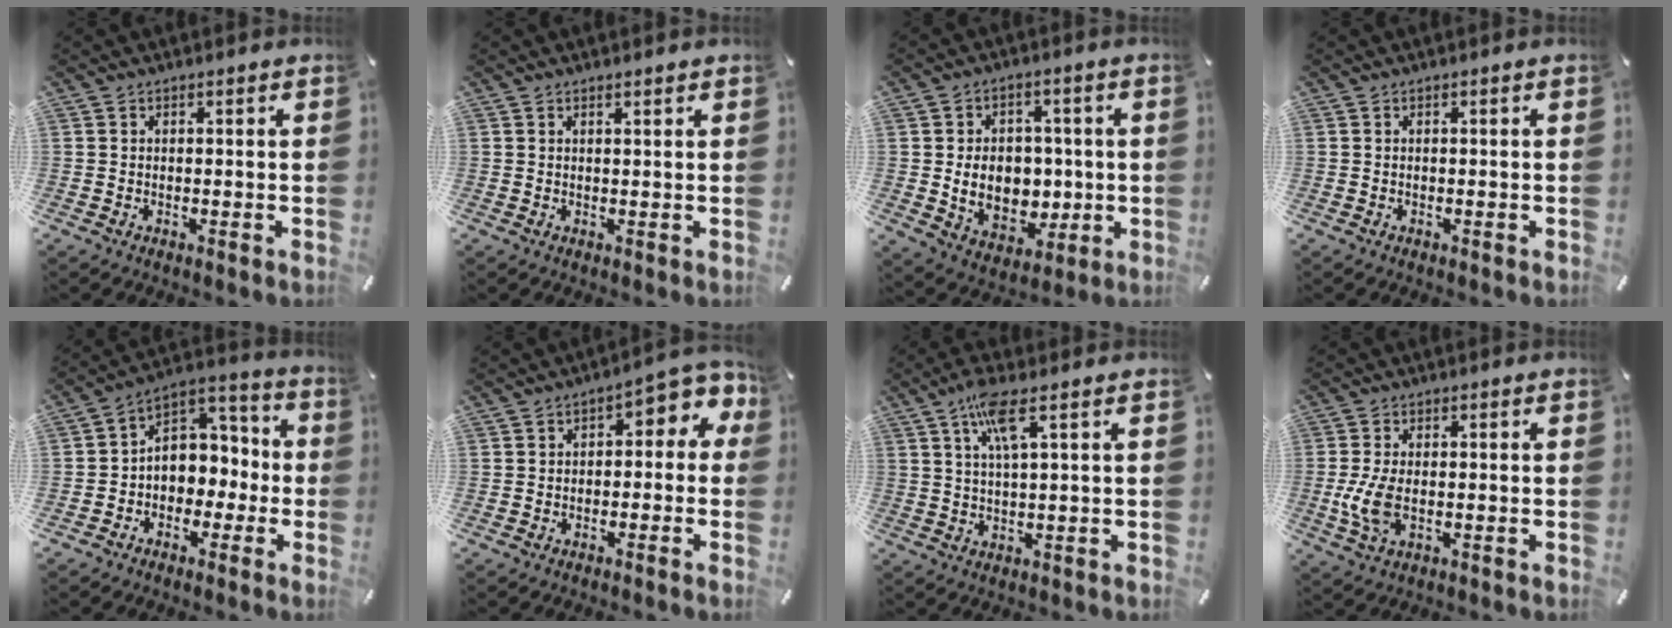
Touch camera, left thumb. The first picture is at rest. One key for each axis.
{"total": 0.8, "fx": 0.7, "fy": -0.1, "fz": 0.4, "tx": -0.008, "ty": -0.002, "tz": 0.013}
{"total": 11.3, "fx": -0.3, "fy": 9.3, "fz": 6.4, "tx": -0.107, "ty": 0.003, "tz": 0.002}
{"total": 0.0}
{"total": 8.0, "fx": -0.8, "fy": 7.6, "fz": 2.1, "tx": -0.032, "ty": 0.006, "tz": -0.010}
{"total": 4.5, "fx": -0.1, "fy": 2.9, "fz": 3.5, "tx": -0.046, "ty": -0.006, "tz": -0.013}
{"total": 7.2, "fx": 3.2, "fy": 1.1, "fz": 6.3, "tx": -0.131, "ty": 0.004, "tz": 0.054}
{"total": 7.1, "fx": -1.3, "fy": 3.5, "fz": 6.0, "tx": -0.138, "ty": -0.008, "tz": -0.024}